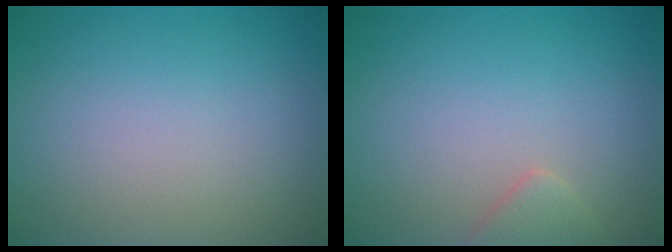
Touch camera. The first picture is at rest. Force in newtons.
{"total": 1.6, "press": 1.6, "slide": 0.1}